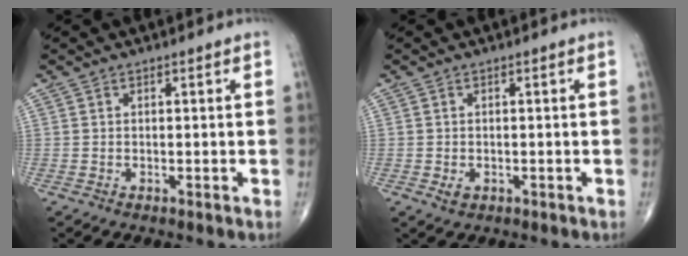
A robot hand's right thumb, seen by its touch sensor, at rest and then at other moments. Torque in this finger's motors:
{"motor_torque": [2.29, 1.33, -0.04, -0.13, -0.02]}